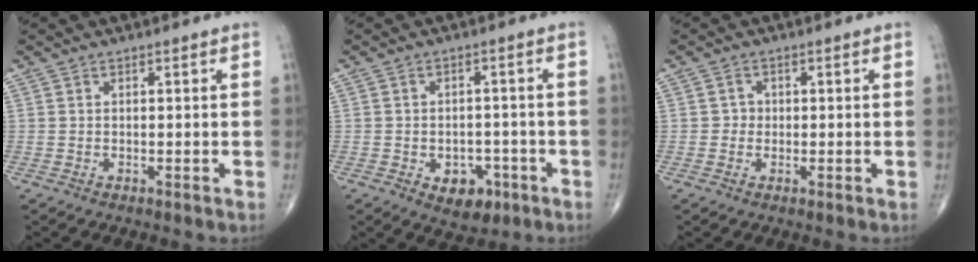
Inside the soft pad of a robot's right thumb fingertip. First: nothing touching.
{"total": 6.5, "force": [-2.7, 4.4, 3.8], "torque": [-0.023, 0.018, -0.030]}
{"total": 1.7, "force": [-0.1, 1.6, 0.4], "torque": [0.005, 0.006, -0.006]}